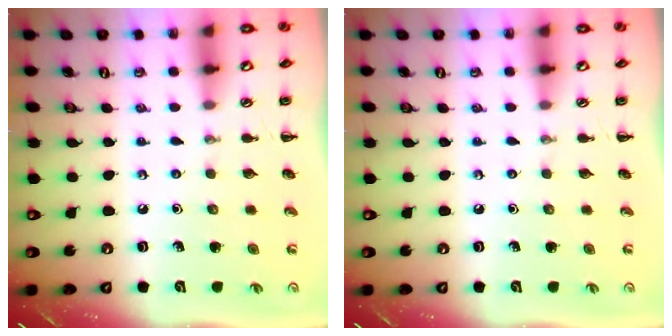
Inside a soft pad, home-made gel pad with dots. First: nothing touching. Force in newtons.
{"total": 0.0}